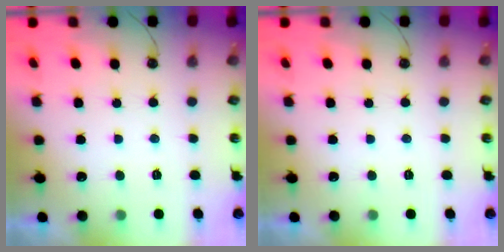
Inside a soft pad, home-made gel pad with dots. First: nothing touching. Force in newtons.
{"total": 0.0}